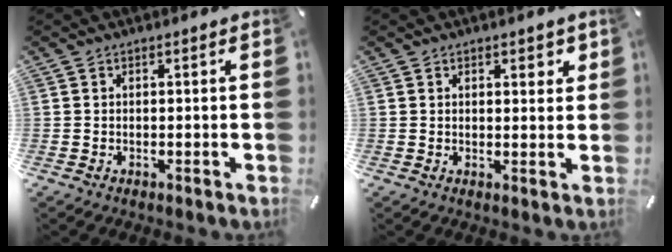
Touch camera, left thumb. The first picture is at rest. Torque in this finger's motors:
{"motor_torque": [0.36, 0.02, 0.16, -0.26, 0.05]}